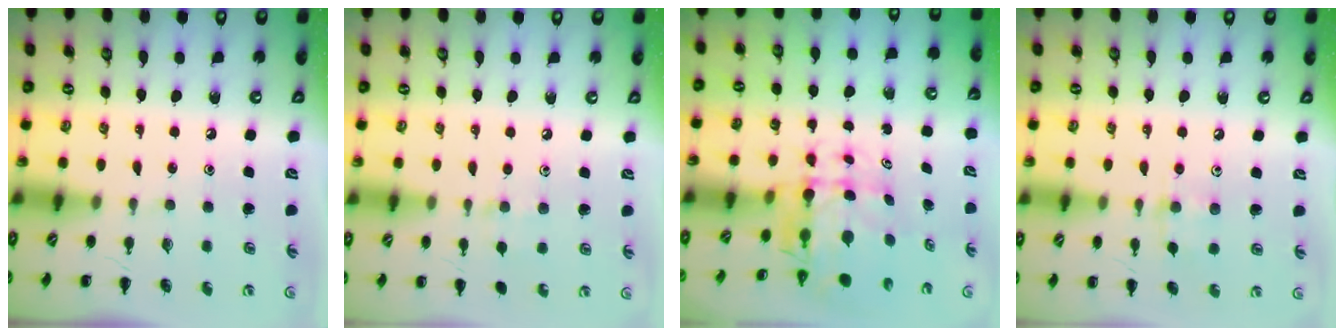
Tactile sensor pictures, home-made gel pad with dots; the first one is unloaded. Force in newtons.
{"total": 6.2, "press": 5.9, "slide": 2.1}
{"total": 6.6, "press": 6.1, "slide": 2.5}
{"total": 4.8, "press": 4.8, "slide": 0.8}